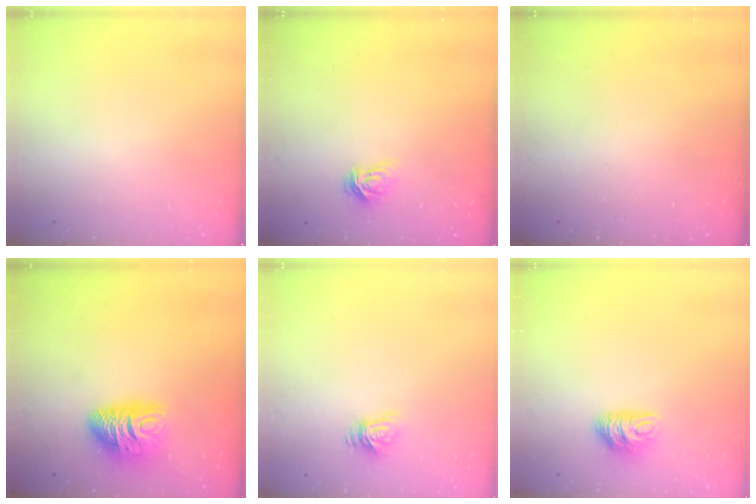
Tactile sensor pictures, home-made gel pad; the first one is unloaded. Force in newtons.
{"total": 4.9, "press": 4.9, "slide": 0.7}
{"total": 0.0}
{"total": 10.2, "press": 10.2, "slide": 0.6}
{"total": 6.2, "press": 6.1, "slide": 0.6}
{"total": 7.3, "press": 7.3, "slide": 0.8}